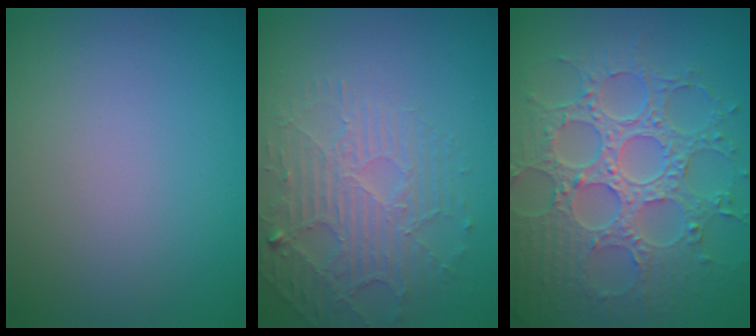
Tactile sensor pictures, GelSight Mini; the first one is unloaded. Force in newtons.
{"total": 4.5, "press": 3.3, "slide": 3.1}
{"total": 8.9, "press": 6.5, "slide": 6.1}